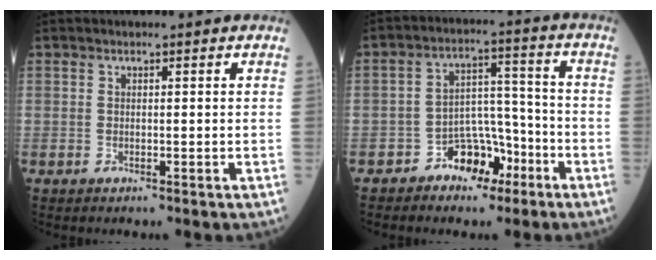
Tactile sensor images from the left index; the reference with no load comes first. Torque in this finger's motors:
{"motor_torque": [0.18, 0.21, 0.07, 0.00]}